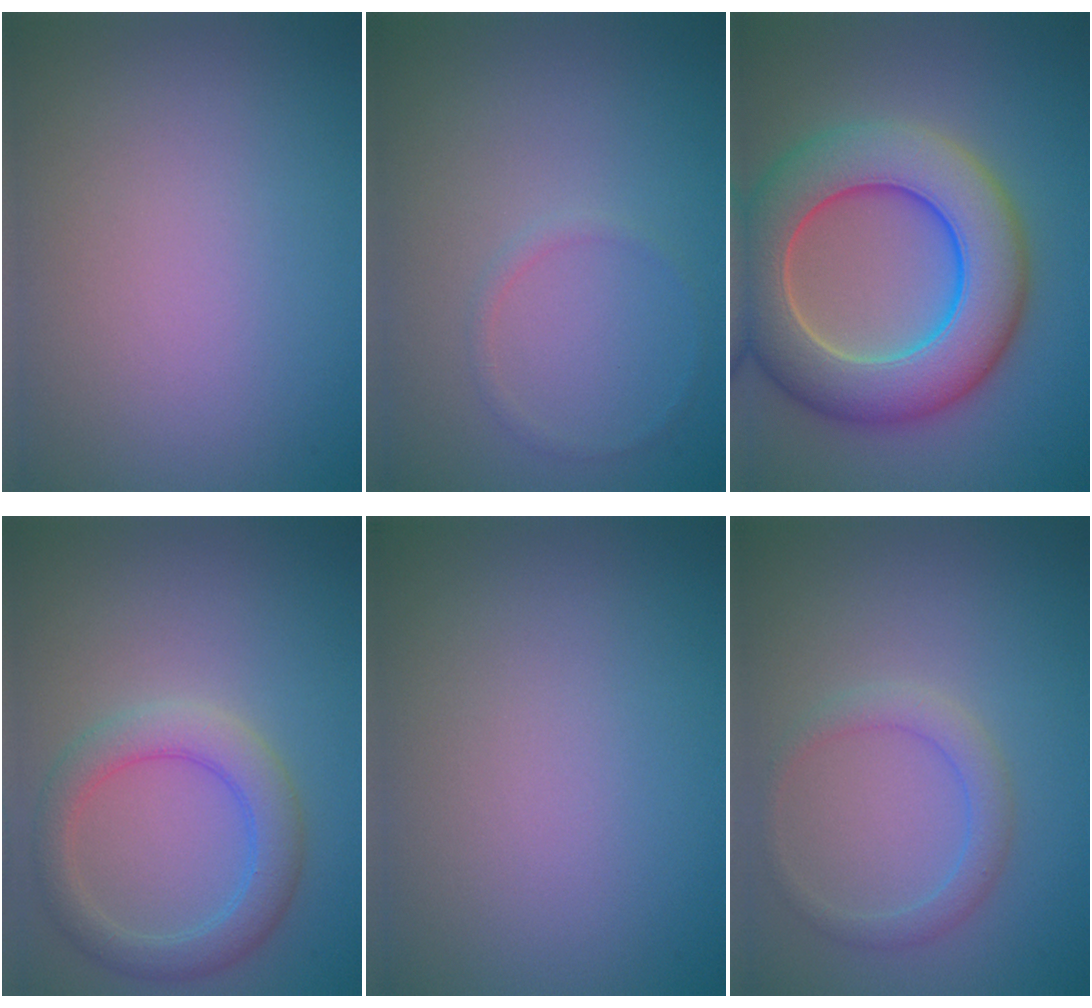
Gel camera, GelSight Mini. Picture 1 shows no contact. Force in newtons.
{"total": 0.8, "press": 0.8, "slide": 0.1}
{"total": 10.3, "press": 10.3, "slide": 0.4}
{"total": 3.8, "press": 3.8, "slide": 0.2}
{"total": 0.0}
{"total": 2.0, "press": 2.0, "slide": 0.1}